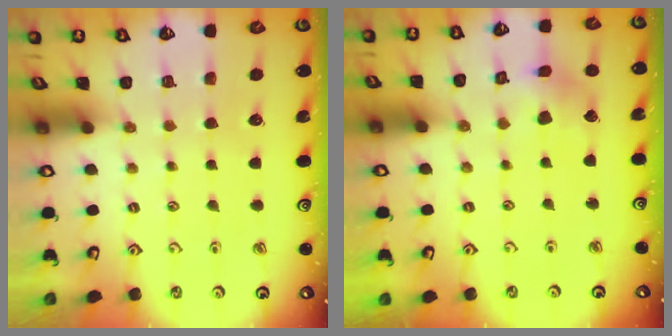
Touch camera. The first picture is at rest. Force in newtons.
{"total": 6.9, "press": 6.8, "slide": 0.8}